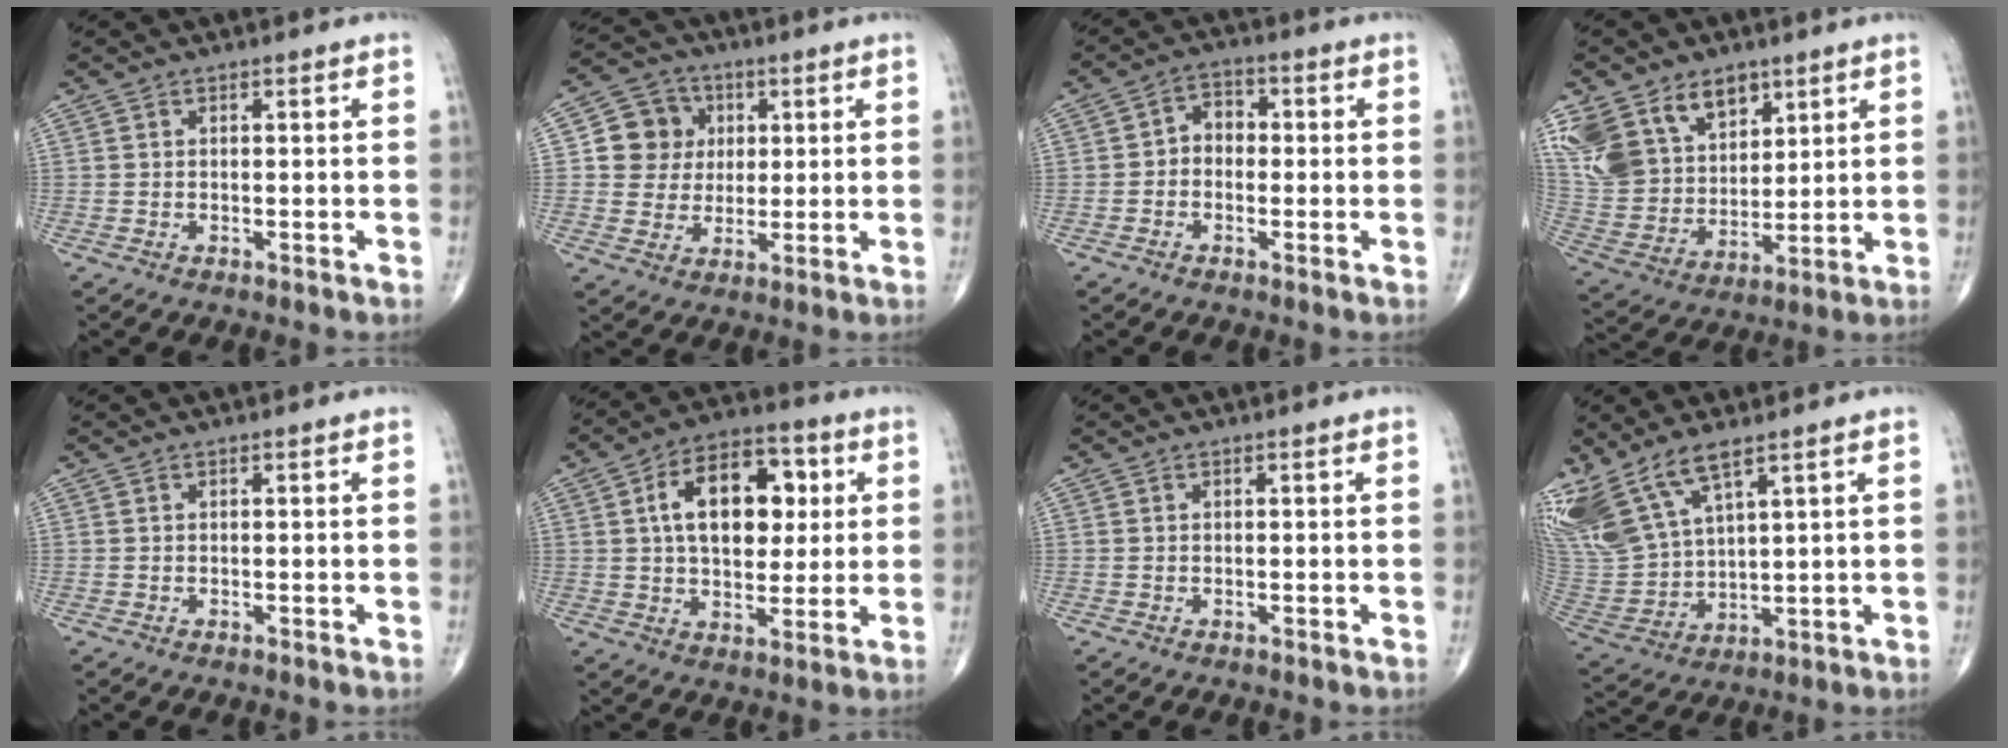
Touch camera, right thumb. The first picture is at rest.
{"total": 9.3, "force": [1.8, 8.7, 2.9], "torque": [-0.012, 0.002, 0.026]}
{"total": 4.7, "force": [-0.3, 3.8, 2.8], "torque": [-0.022, 0.023, -0.016]}
{"total": 19.1, "force": [10.1, 12.9, 9.8], "torque": [-0.182, -0.019, 0.209]}
{"total": 0.0}
{"total": 16.6, "force": [3.7, 10.2, 12.6], "torque": [-0.161, 0.009, 0.057]}
{"total": 0.0}
{"total": 15.6, "force": [10.1, 6.1, 10.3], "torque": [-0.226, -0.037, 0.219]}